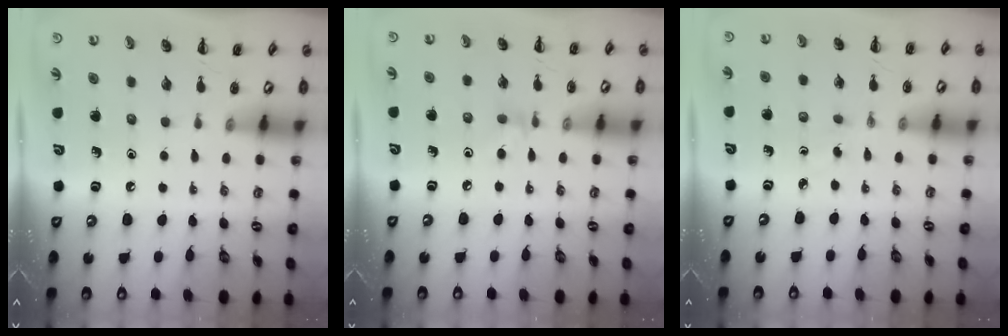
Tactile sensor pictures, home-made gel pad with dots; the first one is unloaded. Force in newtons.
{"total": 4.7, "press": 4.5, "slide": 1.5}
{"total": 0.9, "press": 0.7, "slide": 0.5}